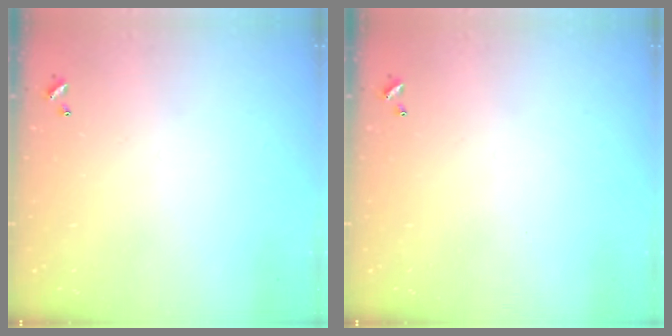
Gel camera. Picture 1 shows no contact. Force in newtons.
{"total": 0.0}